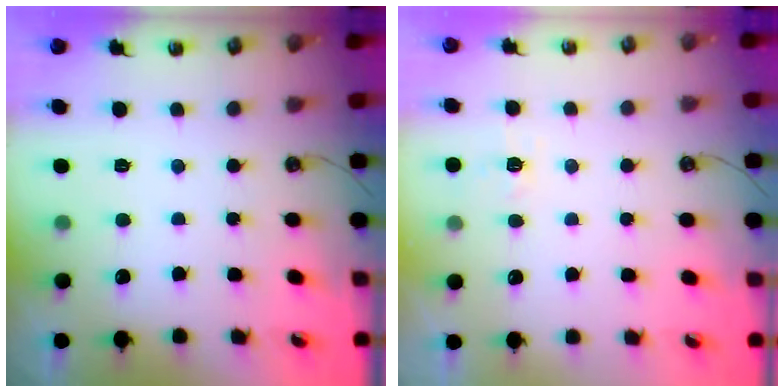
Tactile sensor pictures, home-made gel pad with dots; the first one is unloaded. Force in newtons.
{"total": 5.3, "press": 5.3, "slide": 0.6}